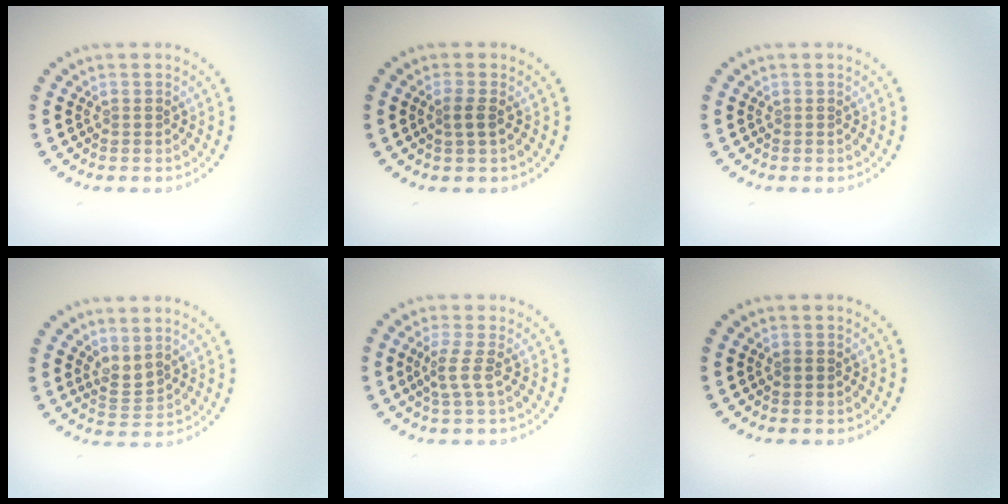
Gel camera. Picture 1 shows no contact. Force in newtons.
{"total": 1.3, "press": 1.1, "slide": 0.6}
{"total": 0.0}
{"total": 1.8, "press": 1.3, "slide": 1.1}
{"total": 1.9, "press": 1.4, "slide": 1.3}
{"total": 0.6, "press": 0.6, "slide": 0.0}